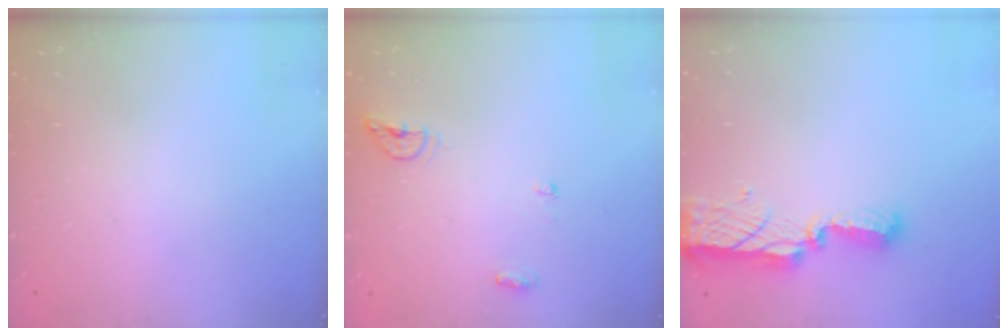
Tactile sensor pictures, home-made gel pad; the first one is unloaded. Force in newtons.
{"total": 5.9, "press": 5.8, "slide": 1.0}
{"total": 8.3, "press": 8.3, "slide": 0.8}